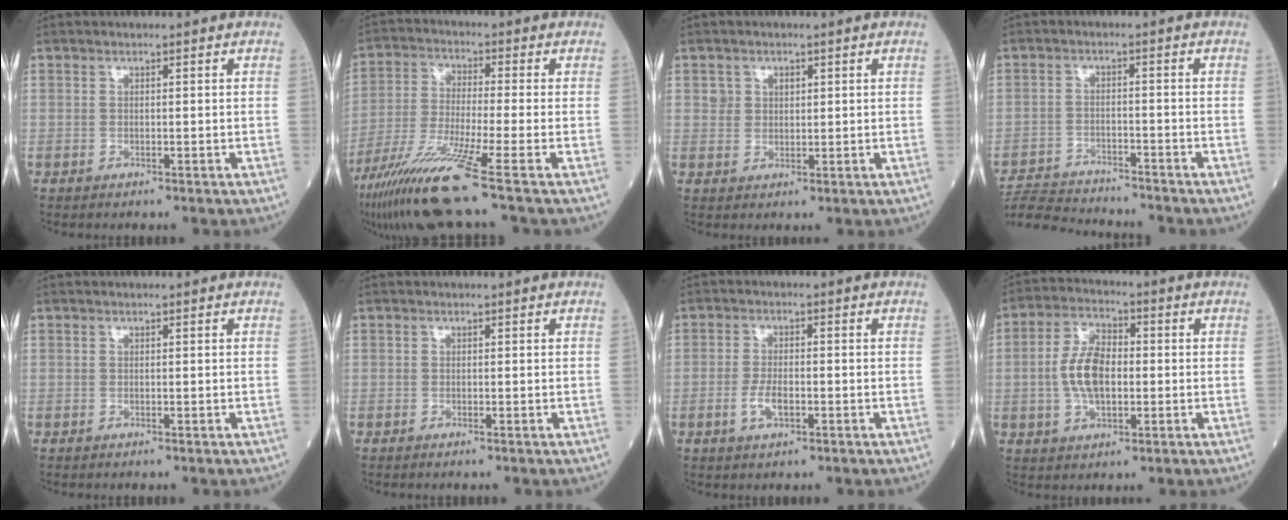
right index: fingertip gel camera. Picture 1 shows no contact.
{"total": 12.0, "force": [-8.0, -1.9, 8.7], "torque": [-0.173, -0.042, -0.148]}
{"total": 2.4, "force": [1.0, 2.2, 0.6], "torque": [-0.008, 0.006, 0.015]}
{"total": 9.6, "force": [-9.4, 0.0, 1.6], "torque": [-0.029, -0.003, -0.161]}
{"total": 0.0}
{"total": 0.0}
{"total": 3.7, "force": [-1.3, 1.4, 3.1], "torque": [-0.063, 0.002, -0.023]}
{"total": 8.2, "force": [-0.5, 4.3, 7.0], "torque": [-0.147, 0.013, -0.011]}